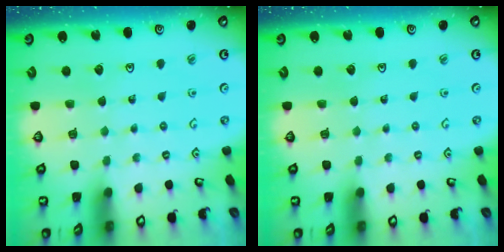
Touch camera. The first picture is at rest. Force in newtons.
{"total": 0.0}